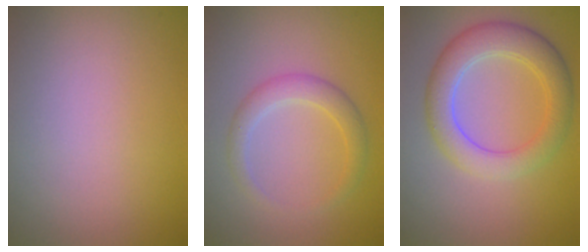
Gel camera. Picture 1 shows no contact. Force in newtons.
{"total": 2.4, "press": 2.3, "slide": 0.2}
{"total": 4.9, "press": 4.9, "slide": 0.4}